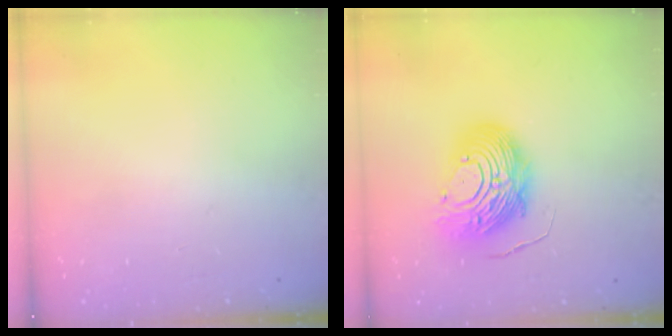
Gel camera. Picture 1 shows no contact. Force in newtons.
{"total": 13.7, "press": 13.7, "slide": 1.3}